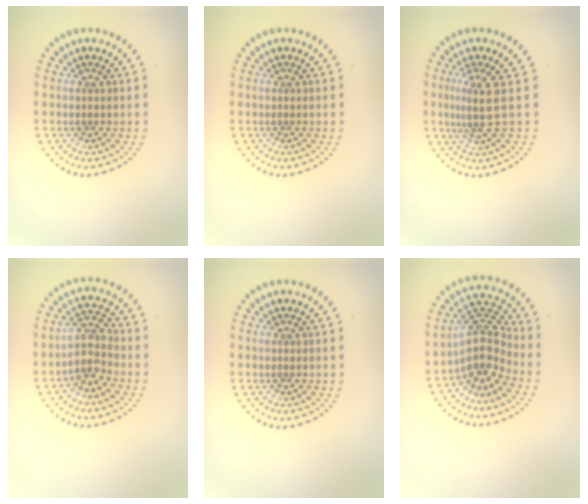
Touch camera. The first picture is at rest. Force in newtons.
{"total": 0.0}
{"total": 3.0, "press": 2.0, "slide": 2.2}
{"total": 3.1, "press": 2.4, "slide": 1.9}
{"total": 0.0}
{"total": 4.1, "press": 3.1, "slide": 2.7}